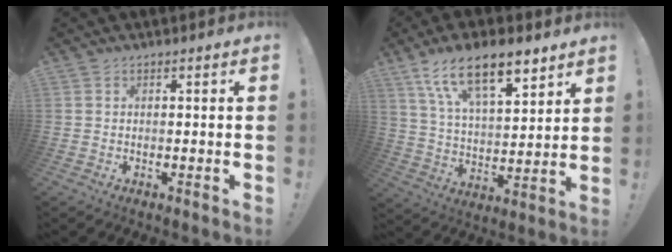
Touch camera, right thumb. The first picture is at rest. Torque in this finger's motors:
{"motor_torque": [0.29, 0.89, 1.65, 1.12, 0.53]}